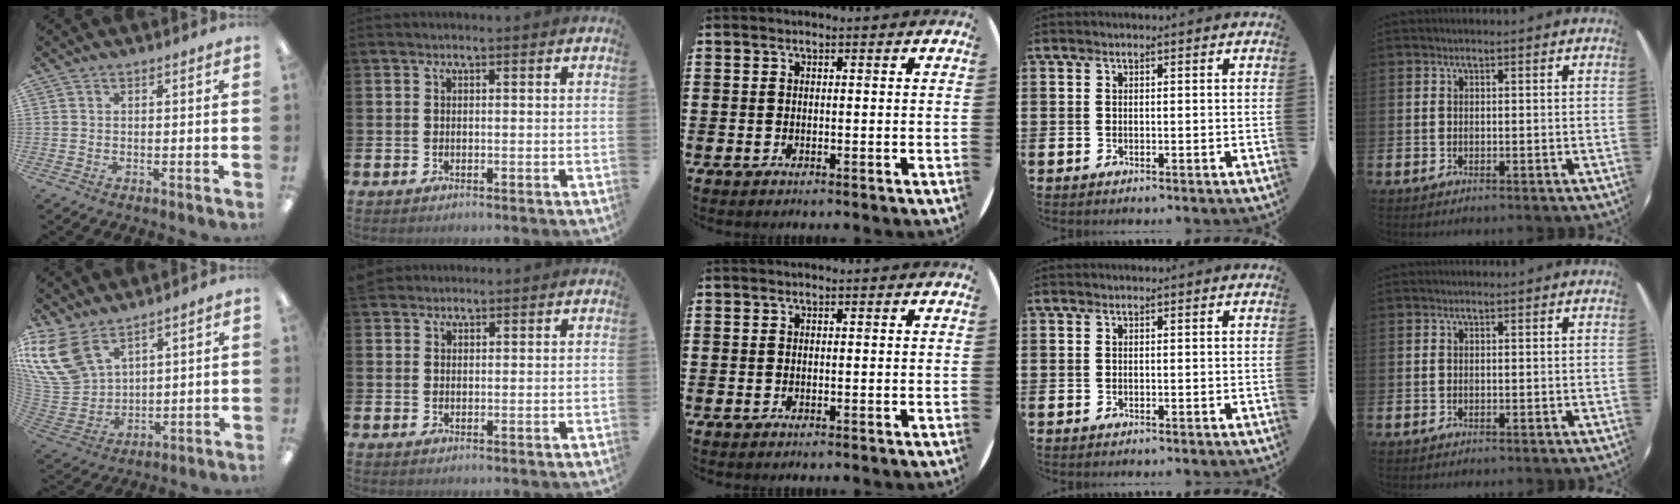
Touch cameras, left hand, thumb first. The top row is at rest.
{"thumb": {"total": 15.5, "force": [9.2, 9.7, 7.8], "torque": [-0.195, -0.040, 0.181]}, "index": {"total": 1.9, "force": [1.8, 0.7, -0.2], "torque": [0.014, -0.002, 0.031]}}